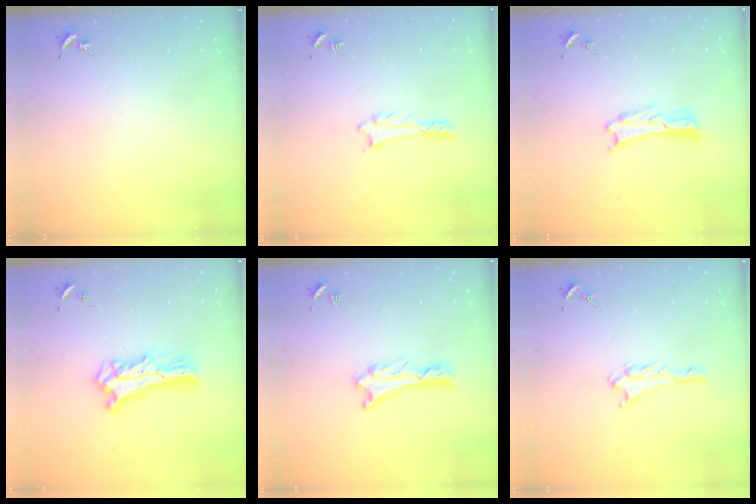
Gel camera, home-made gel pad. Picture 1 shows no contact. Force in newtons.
{"total": 0.8, "press": 0.8, "slide": 0.1}
{"total": 0.0}
{"total": 8.4, "press": 8.4, "slide": 0.8}
{"total": 0.7, "press": 0.7, "slide": 0.1}
{"total": 2.3, "press": 2.2, "slide": 0.3}